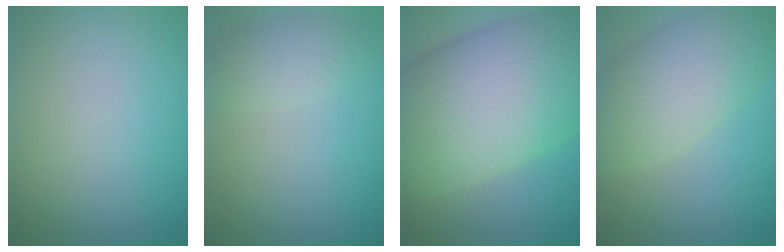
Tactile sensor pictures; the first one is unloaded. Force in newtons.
{"total": 2.1, "press": 2.1, "slide": 0.2}
{"total": 14.2, "press": 14.2, "slide": 0.9}
{"total": 5.7, "press": 5.7, "slide": 0.4}